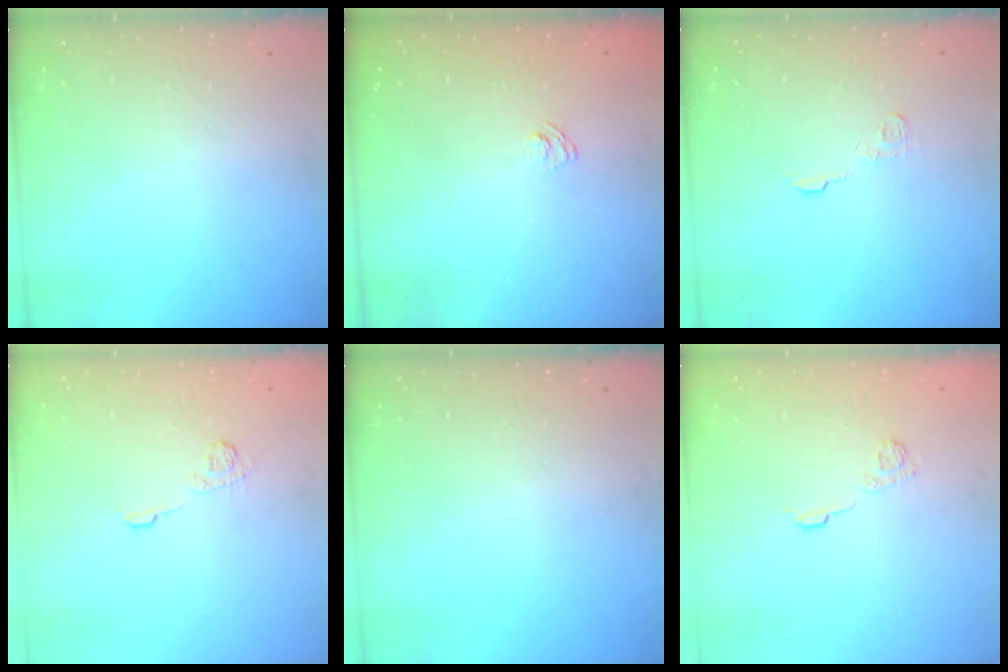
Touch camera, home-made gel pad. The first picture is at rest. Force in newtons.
{"total": 2.3, "press": 2.0, "slide": 1.2}
{"total": 5.0, "press": 4.9, "slide": 0.7}
{"total": 4.5, "press": 4.3, "slide": 1.1}
{"total": 0.0}
{"total": 5.2, "press": 4.9, "slide": 1.5}